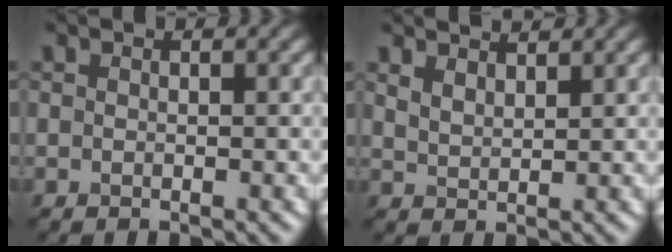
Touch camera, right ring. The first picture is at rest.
{"total": 2.9, "force": [2.5, 0.8, 1.0], "torque": [-0.017, 0.003, 0.039]}